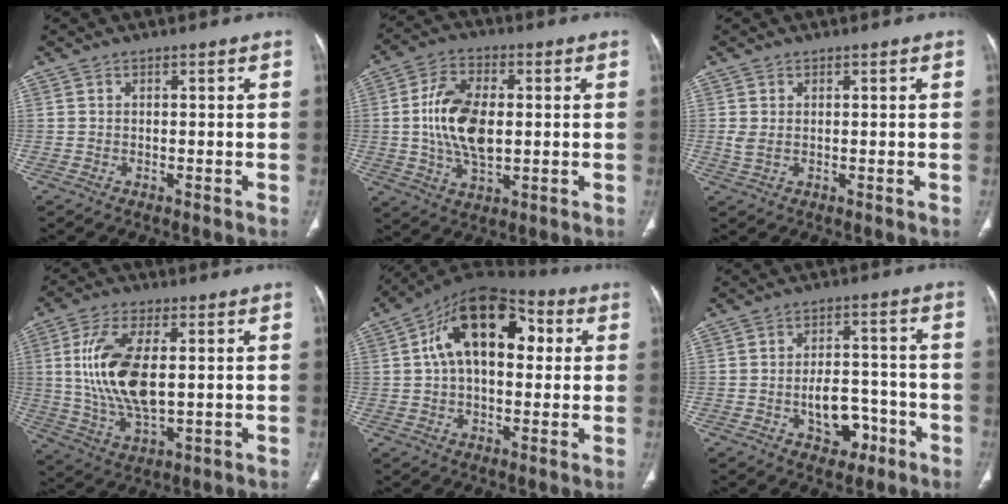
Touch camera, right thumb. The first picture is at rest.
{"total": 12.8, "force": [0.5, 7.3, 10.6], "torque": [-0.193, 0.003, 0.013]}
{"total": 1.8, "force": [0.3, 1.1, 1.5], "torque": [-0.034, -0.003, 0.012]}
{"total": 14.6, "force": [1.8, 6.8, 12.7], "torque": [-0.257, -0.012, 0.041]}
{"total": 18.3, "force": [4.2, 10.7, 14.2], "torque": [-0.201, 0.028, 0.056]}
{"total": 7.9, "force": [-3.2, 5.3, 4.9], "torque": [-0.044, 0.036, -0.041]}